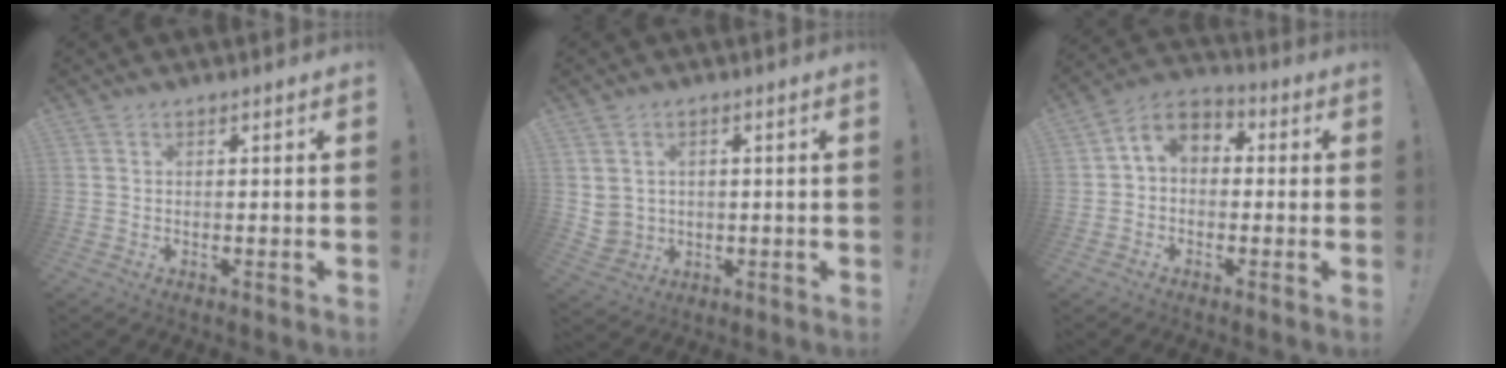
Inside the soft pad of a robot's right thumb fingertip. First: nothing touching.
{"total": 4.7, "force": [1.5, 4.2, 1.3], "torque": [-0.035, -0.007, 0.029]}
{"total": 5.9, "force": [-0.5, 4.7, 3.6], "torque": [-0.073, 0.015, -0.004]}